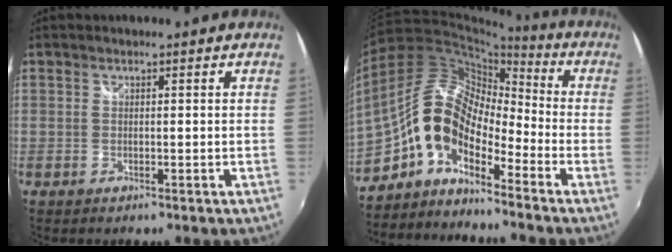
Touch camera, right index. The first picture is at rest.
{"total": 12.0, "force": [-6.3, 5.9, 8.4], "torque": [-0.148, 0.023, -0.141]}